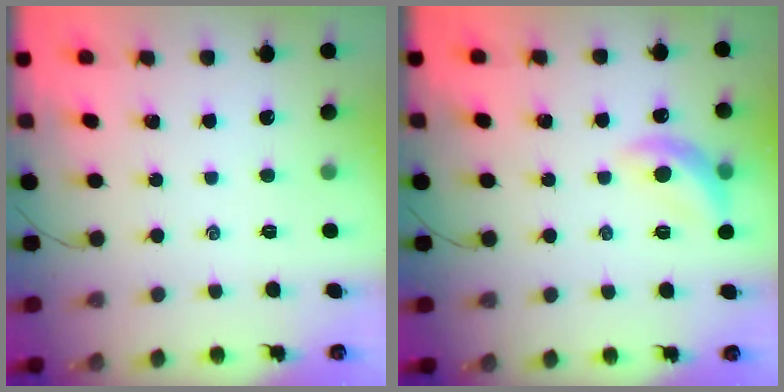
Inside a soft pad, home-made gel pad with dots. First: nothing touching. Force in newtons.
{"total": 10.8, "press": 10.7, "slide": 1.1}